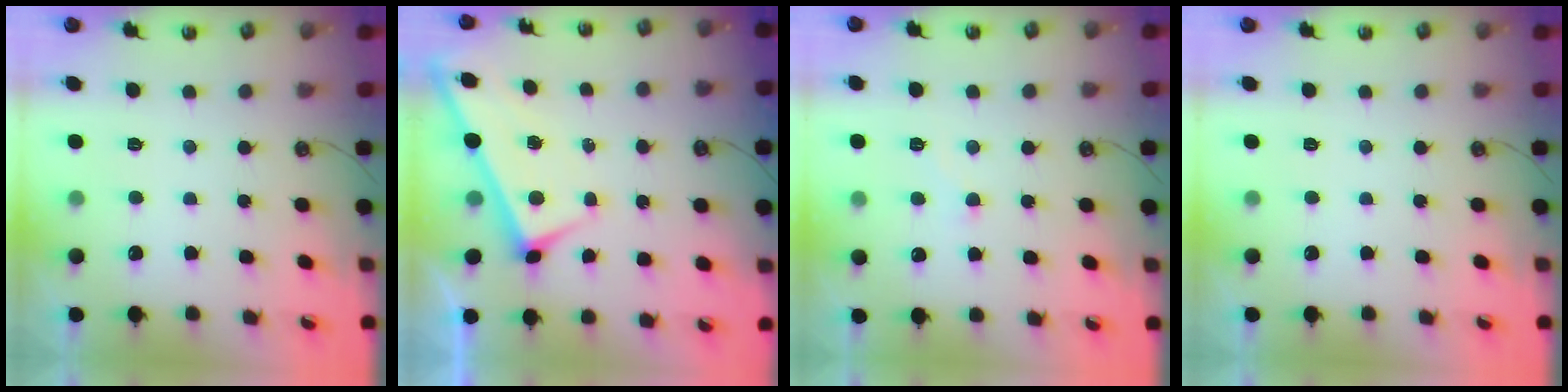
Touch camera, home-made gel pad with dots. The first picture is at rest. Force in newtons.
{"total": 1.7, "press": 1.7, "slide": 0.1}
{"total": 3.3, "press": 3.3, "slide": 0.4}
{"total": 0.0}